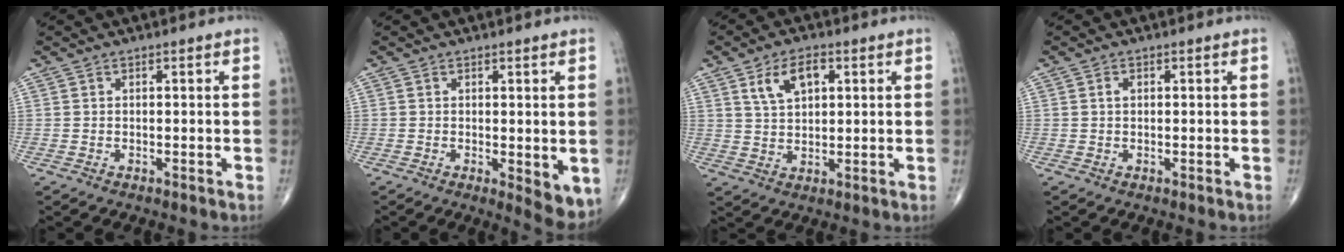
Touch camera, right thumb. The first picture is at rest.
{"total": 5.6, "force": [-0.7, 1.9, 5.2], "torque": [-0.061, -0.016, -0.006]}
{"total": 7.0, "force": [2.9, 3.9, 5.1], "torque": [-0.080, -0.003, 0.055]}
{"total": 0.8, "force": [0.2, 0.5, 0.5], "torque": [-0.009, 0.002, 0.002]}